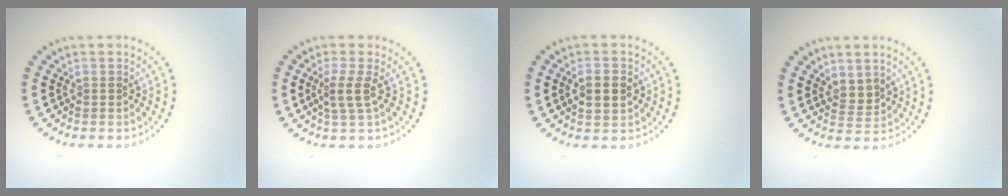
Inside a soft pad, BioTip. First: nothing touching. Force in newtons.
{"total": 2.2, "press": 1.6, "slide": 1.5}
{"total": 2.6, "press": 2.6, "slide": 0.1}
{"total": 1.7, "press": 1.3, "slide": 1.1}